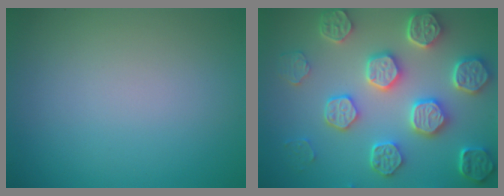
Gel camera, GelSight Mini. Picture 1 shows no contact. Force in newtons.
{"total": 7.6, "press": 6.3, "slide": 4.3}